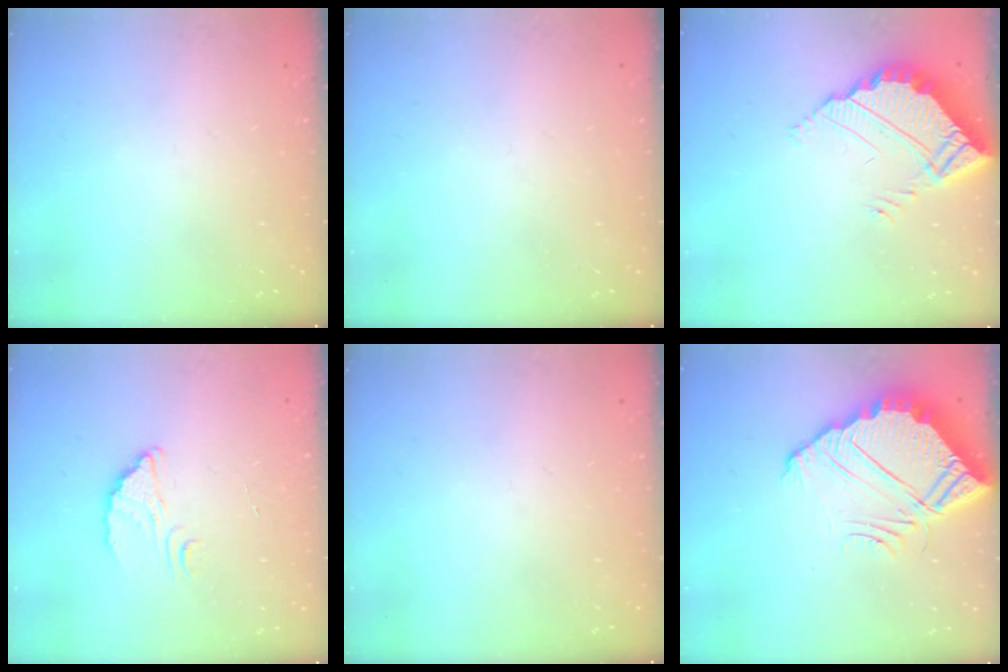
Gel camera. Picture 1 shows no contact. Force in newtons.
{"total": 0.0}
{"total": 5.8, "press": 5.8, "slide": 0.3}
{"total": 2.6, "press": 2.6, "slide": 0.1}
{"total": 0.0}
{"total": 11.4, "press": 11.3, "slide": 0.8}